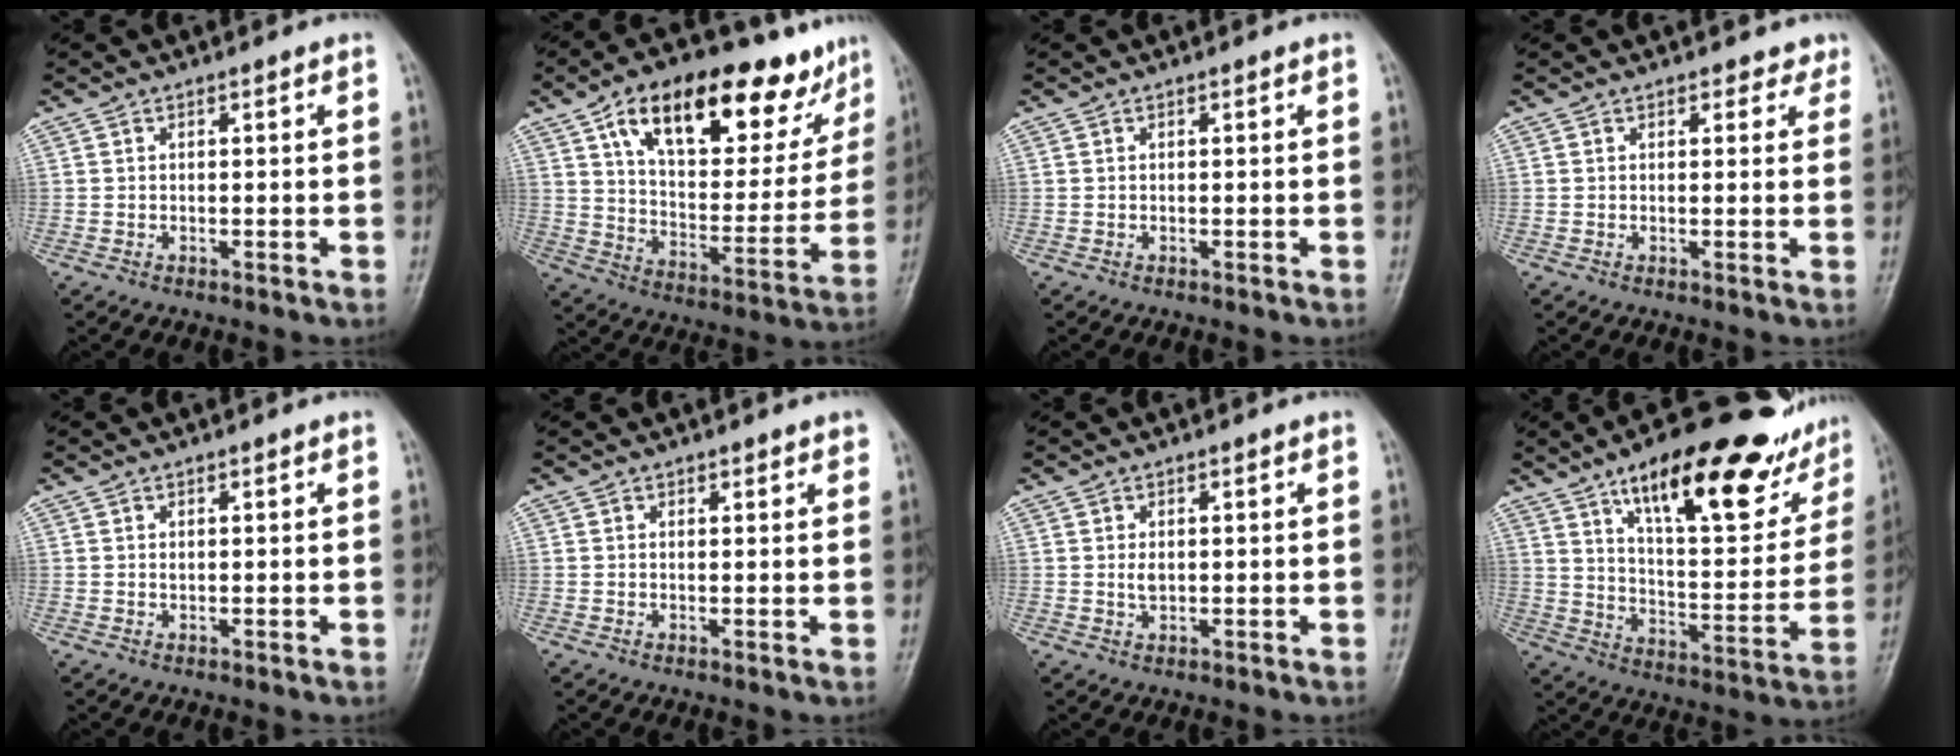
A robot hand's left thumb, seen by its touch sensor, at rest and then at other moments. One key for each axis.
{"total": 26.2, "fx": 14.8, "fy": 12.1, "fz": 17.9, "tx": -0.223, "ty": -0.021, "tz": 0.235}
{"total": 0.0}
{"total": 2.5, "fx": 1.8, "fy": 1.6, "fz": 0.7, "tx": 0.018, "ty": -0.007, "tz": 0.015}
{"total": 0.7, "fx": 0.3, "fy": 0.5, "fz": 0.4, "tx": -0.003, "ty": -0.001, "tz": 0.004}
{"total": 1.8, "fx": 1.3, "fy": 0.9, "fz": 0.8, "tx": 0.004, "ty": -0.006, "tz": 0.012}
{"total": 1.9, "fx": 0.3, "fy": 1.3, "fz": 1.4, "tx": -0.020, "ty": -0.003, "tz": 0.008}
{"total": 26.3, "fx": 16.5, "fy": 9.1, "fz": 18.4, "tx": -0.214, "ty": -0.046, "tz": 0.253}